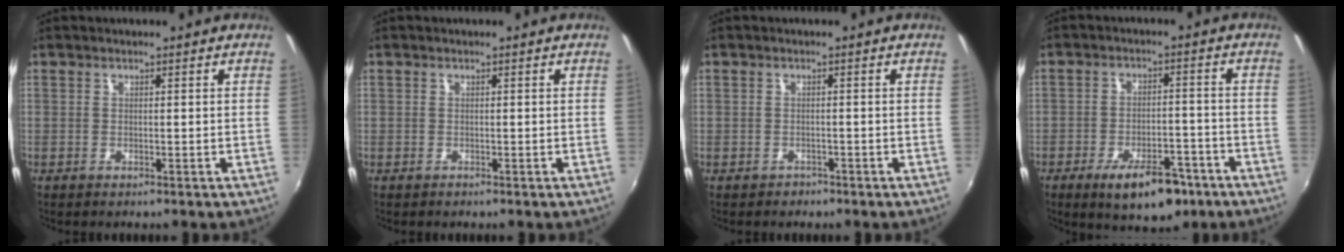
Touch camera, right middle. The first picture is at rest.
{"total": 0.7, "force": [-0.4, 0.5, 0.0], "torque": [-0.001, 0.001, -0.004]}
{"total": 1.7, "force": [-1.0, 1.4, 0.0], "torque": [-0.004, 0.005, -0.013]}
{"total": 10.6, "force": [-6.7, 4.4, 6.9], "torque": [-0.121, 0.001, -0.090]}